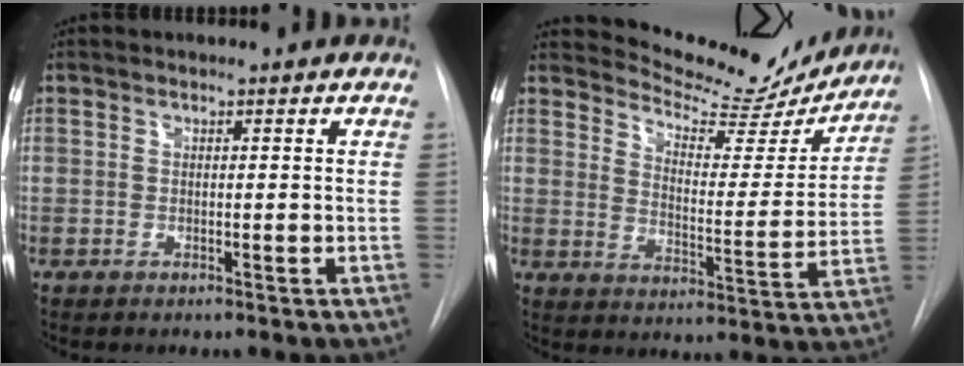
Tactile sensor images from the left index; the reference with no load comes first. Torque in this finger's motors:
{"motor_torque": [0.97, -1.17, 0.05, -0.03]}